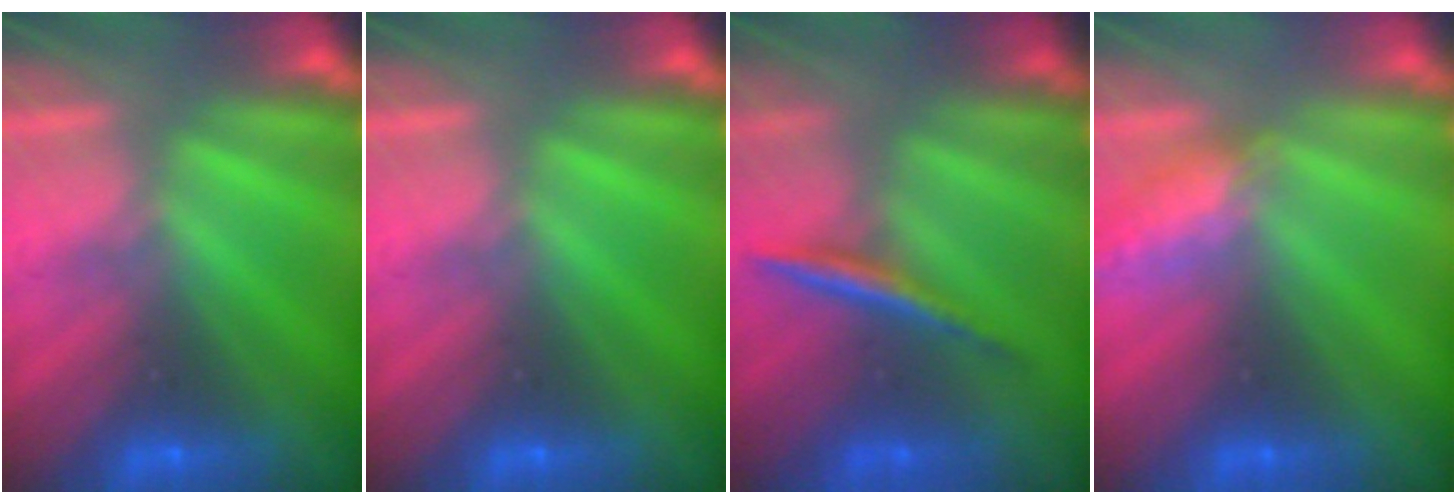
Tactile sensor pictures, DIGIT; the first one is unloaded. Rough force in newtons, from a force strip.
{"total": 0.0}
{"total": 1.7}
{"total": 2.4}